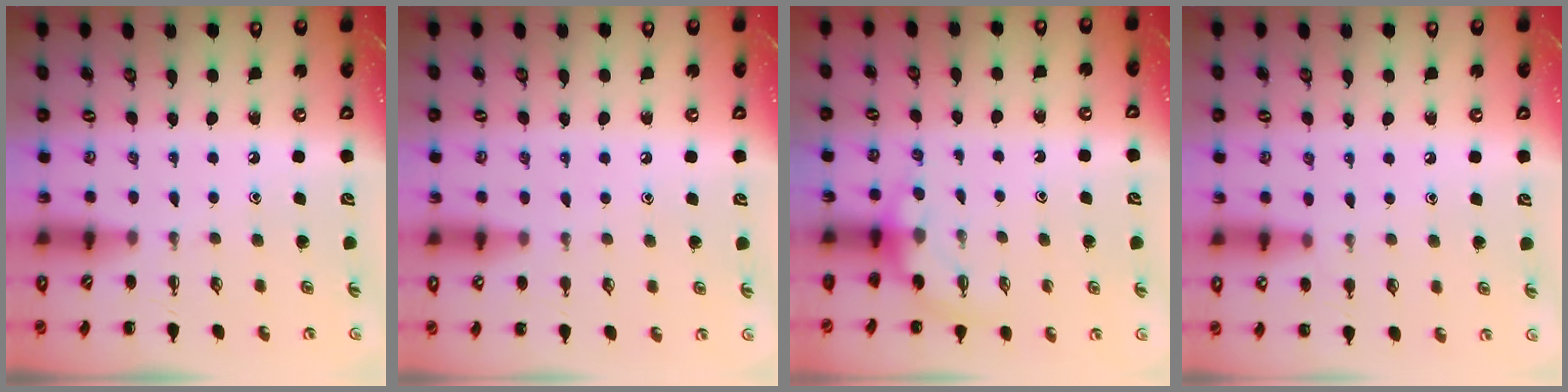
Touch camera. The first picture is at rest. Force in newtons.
{"total": 5.8, "press": 5.5, "slide": 2.0}
{"total": 3.8, "press": 3.8, "slide": 0.3}
{"total": 6.4, "press": 6.2, "slide": 1.7}